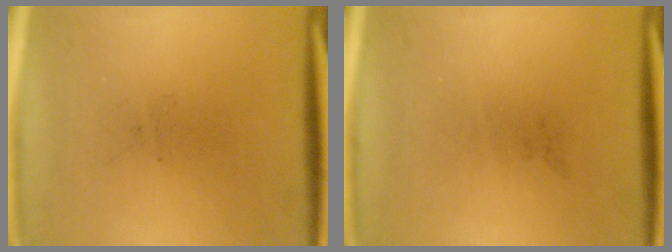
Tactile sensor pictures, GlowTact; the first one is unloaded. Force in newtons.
{"total": 0.0}